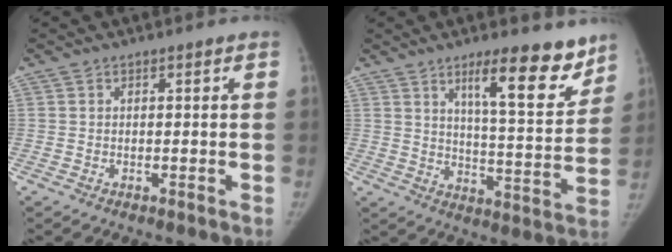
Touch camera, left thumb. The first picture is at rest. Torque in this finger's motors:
{"motor_torque": [0.57, -0.15, 1.22, -1.05, 0.30]}